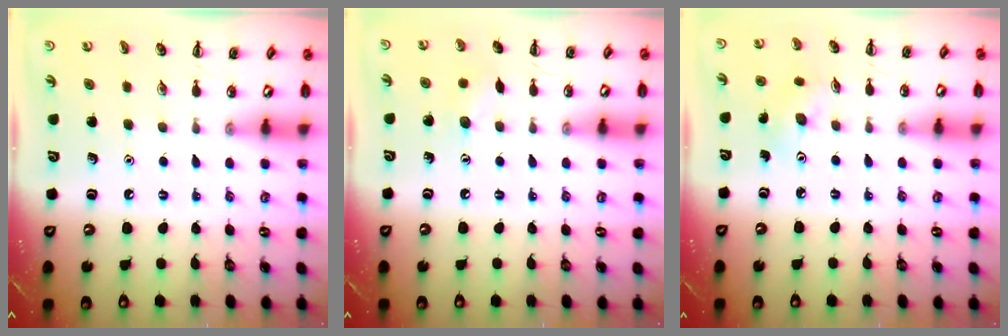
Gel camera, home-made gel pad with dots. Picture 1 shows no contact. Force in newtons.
{"total": 6.2, "press": 6.0, "slide": 1.6}
{"total": 3.2, "press": 3.1, "slide": 0.8}